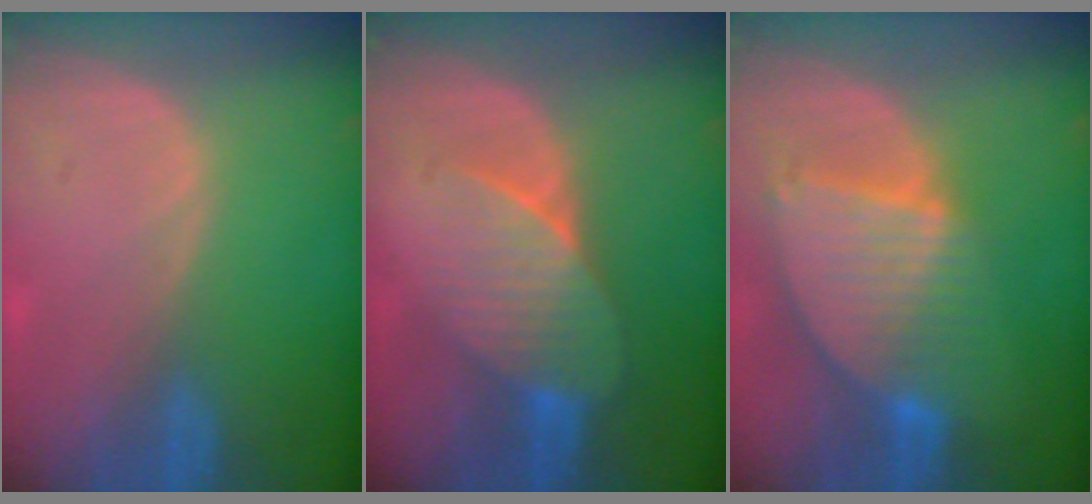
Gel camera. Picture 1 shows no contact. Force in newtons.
{"total": 7.4, "press": 6.9, "slide": 2.5}
{"total": 9.1, "press": 7.8, "slide": 4.7}